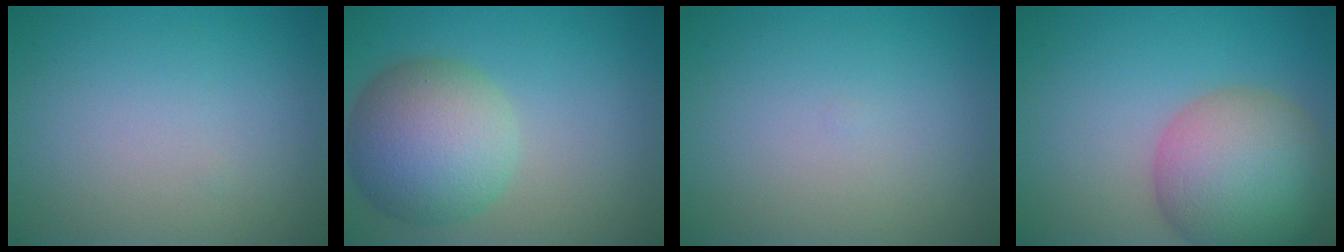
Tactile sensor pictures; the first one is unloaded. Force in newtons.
{"total": 7.9, "press": 7.9, "slide": 0.6}
{"total": 0.0}
{"total": 9.6, "press": 9.5, "slide": 0.6}